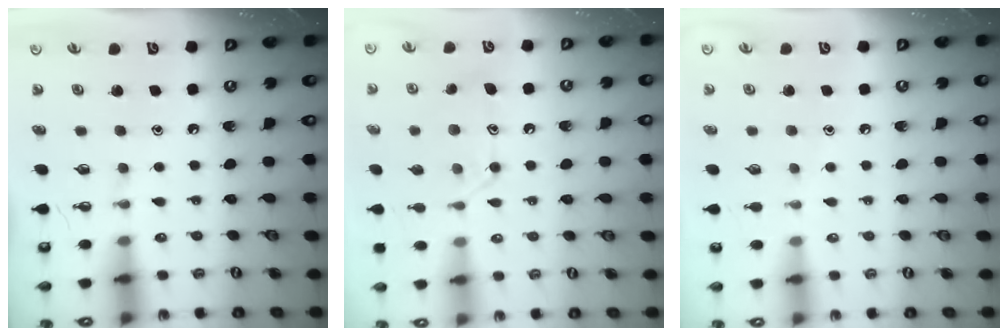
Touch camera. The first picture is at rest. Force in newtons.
{"total": 14.0, "press": 14.0, "slide": 1.0}
{"total": 3.0, "press": 2.9, "slide": 0.4}